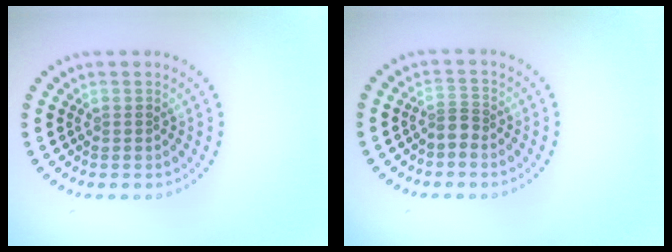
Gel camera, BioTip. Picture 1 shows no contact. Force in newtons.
{"total": 1.2, "press": 0.8, "slide": 0.9}